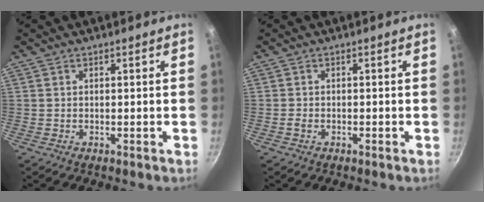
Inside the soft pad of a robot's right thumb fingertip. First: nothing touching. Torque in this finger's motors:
{"motor_torque": [0.13, -0.14, -0.22, -0.27, 0.02]}